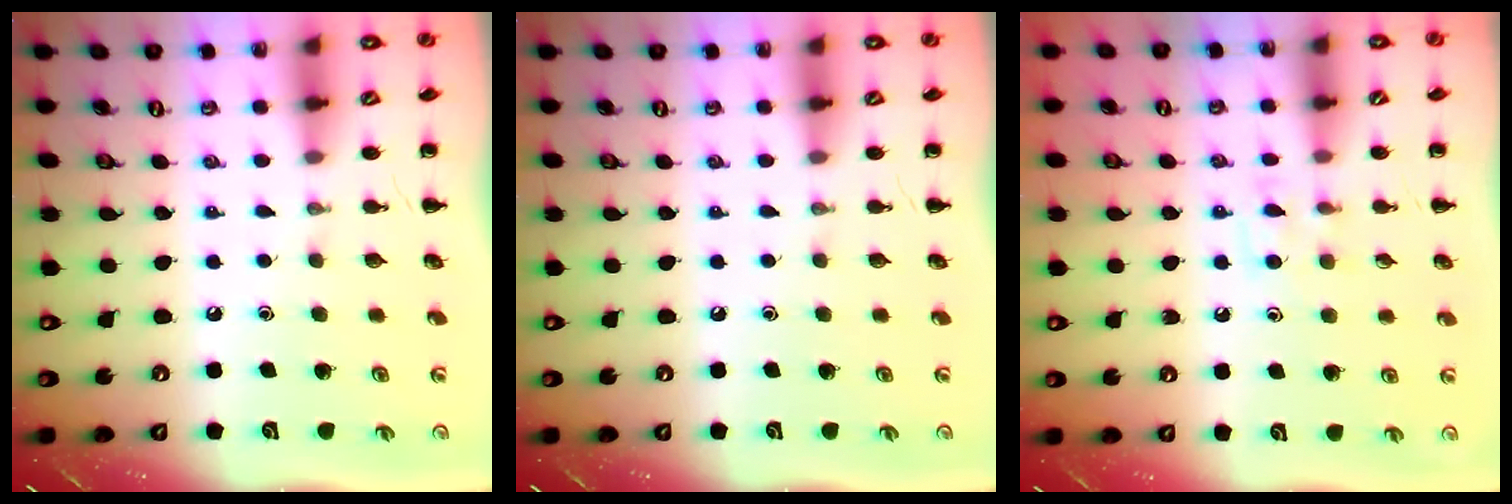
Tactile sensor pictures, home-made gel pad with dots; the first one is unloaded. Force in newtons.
{"total": 0.0}
{"total": 6.6, "press": 6.4, "slide": 1.8}